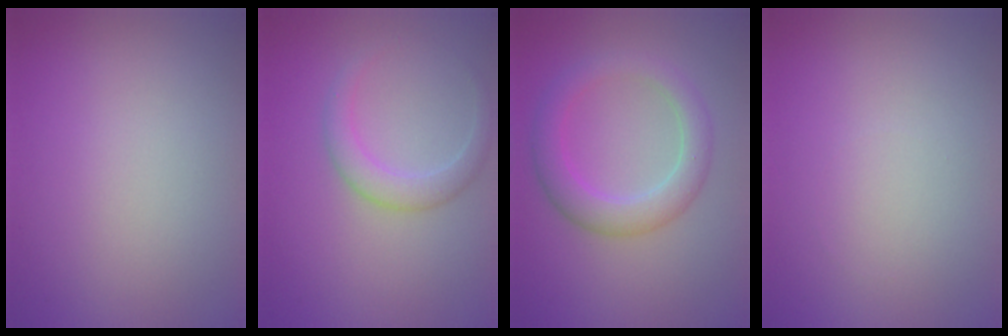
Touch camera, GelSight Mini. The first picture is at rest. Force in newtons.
{"total": 2.4, "press": 2.4, "slide": 0.1}
{"total": 4.0, "press": 3.9, "slide": 0.4}
{"total": 0.0}